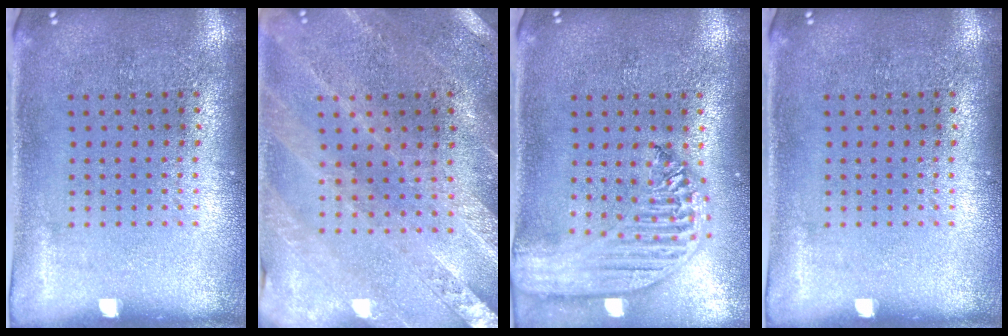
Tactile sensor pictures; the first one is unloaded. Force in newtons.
{"total": 0.8, "press": 0.8, "slide": 0.2}
{"total": 2.6, "press": 2.1, "slide": 1.4}
{"total": 0.0}